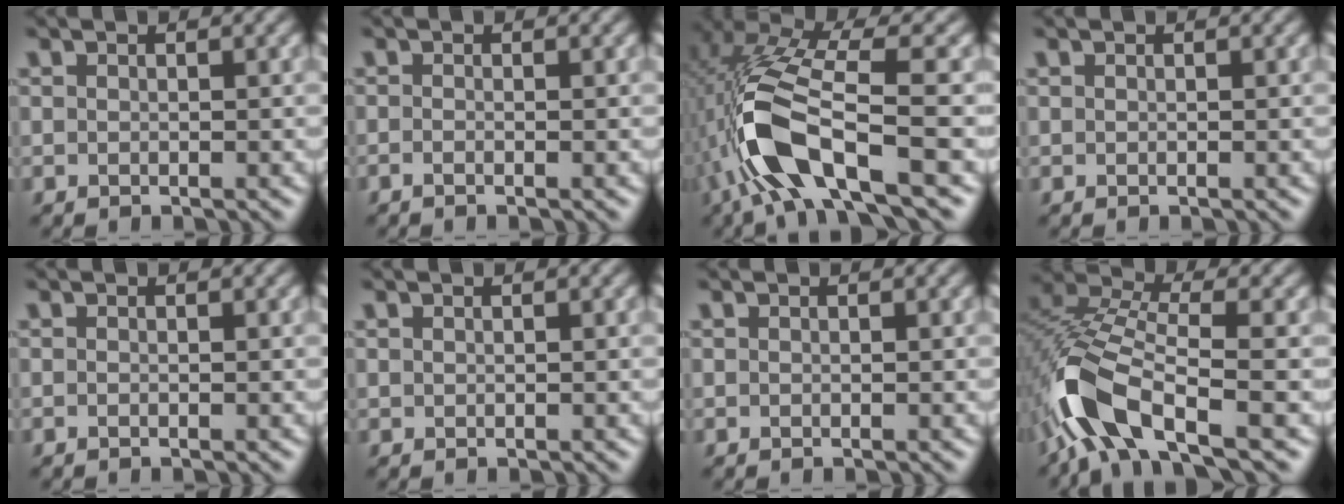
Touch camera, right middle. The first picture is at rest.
{"total": 0.6, "force": [-0.4, 0.2, 0.4], "torque": [-0.005, -0.008, -0.009]}
{"total": 9.7, "force": [-2.8, 3.3, 8.7], "torque": [-0.186, 0.006, -0.058]}
{"total": 0.0}
{"total": 0.0}
{"total": 0.0}
{"total": 0.0}
{"total": 9.2, "force": [-4.0, 3.6, 7.5], "torque": [-0.162, 0.009, -0.094]}